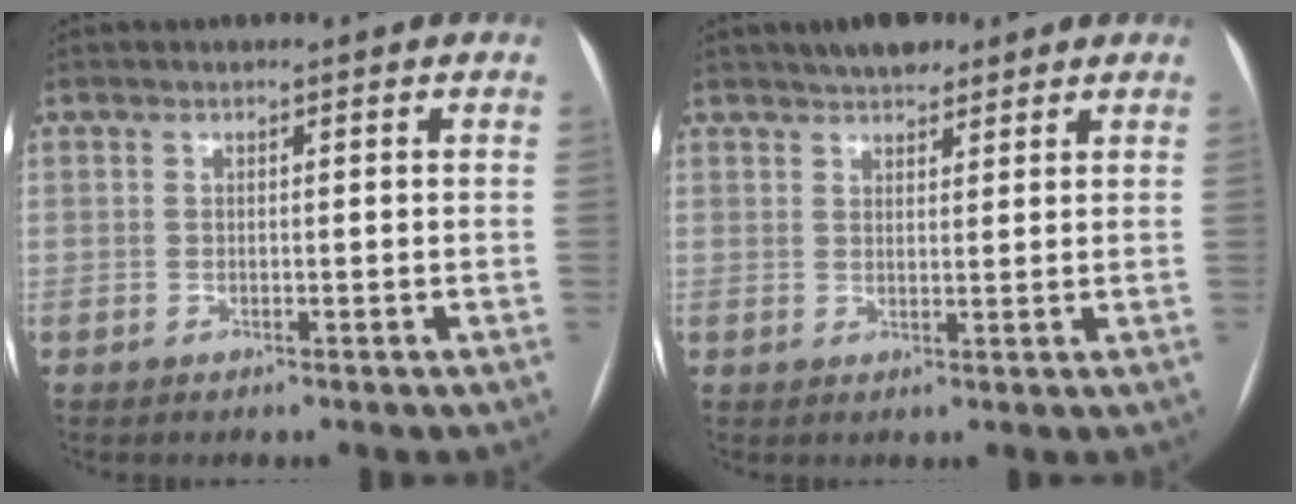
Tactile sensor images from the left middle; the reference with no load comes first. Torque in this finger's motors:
{"motor_torque": [0.10, -0.07, 0.03, 0.00]}